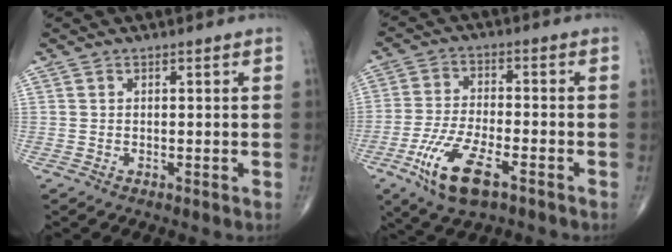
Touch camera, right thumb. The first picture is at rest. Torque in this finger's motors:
{"motor_torque": [0.66, 0.53, 0.70, 0.25, 0.31]}